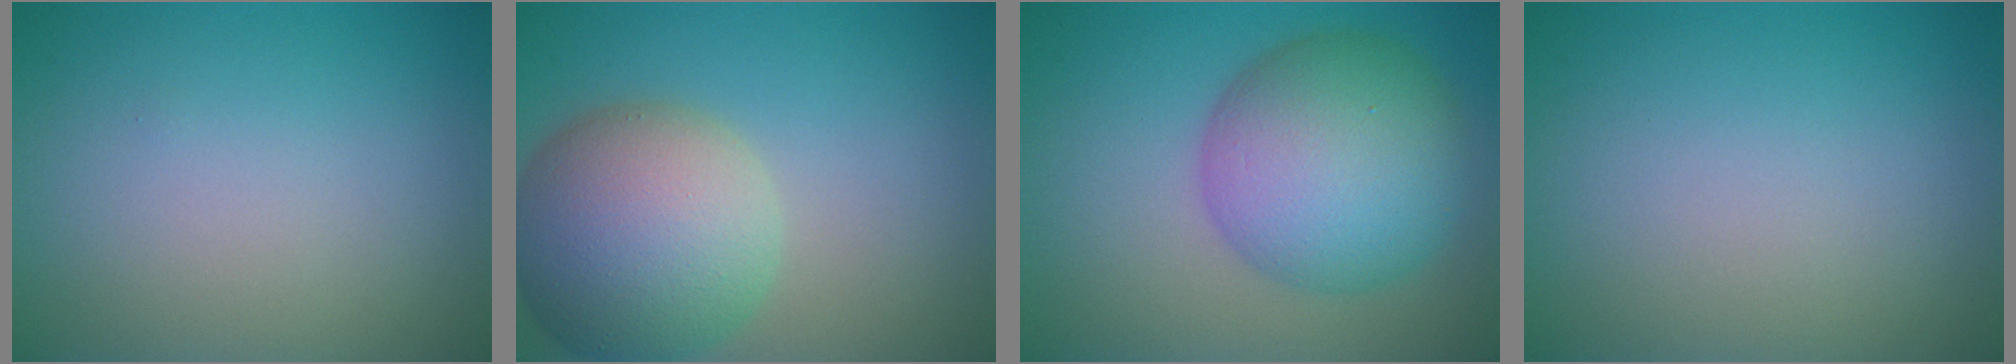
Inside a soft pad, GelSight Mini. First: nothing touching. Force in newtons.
{"total": 9.9, "press": 9.9, "slide": 0.4}
{"total": 9.8, "press": 9.8, "slide": 0.3}
{"total": 0.0}